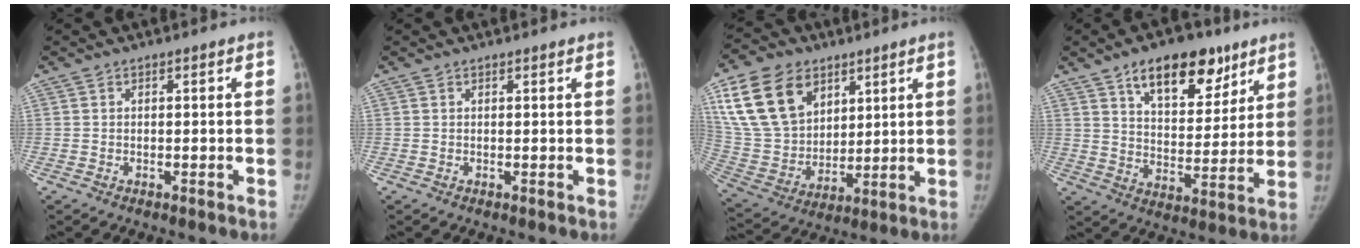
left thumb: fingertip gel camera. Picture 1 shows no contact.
{"total": 1.1, "force": [1.1, 0.2, 0.3], "torque": [0.001, 0.004, 0.016]}
{"total": 20.1, "force": [9.6, 13.9, 11.0], "torque": [-0.196, -0.023, 0.188]}
{"total": 16.0, "force": [9.7, 8.0, 9.8], "torque": [-0.097, -0.046, 0.153]}